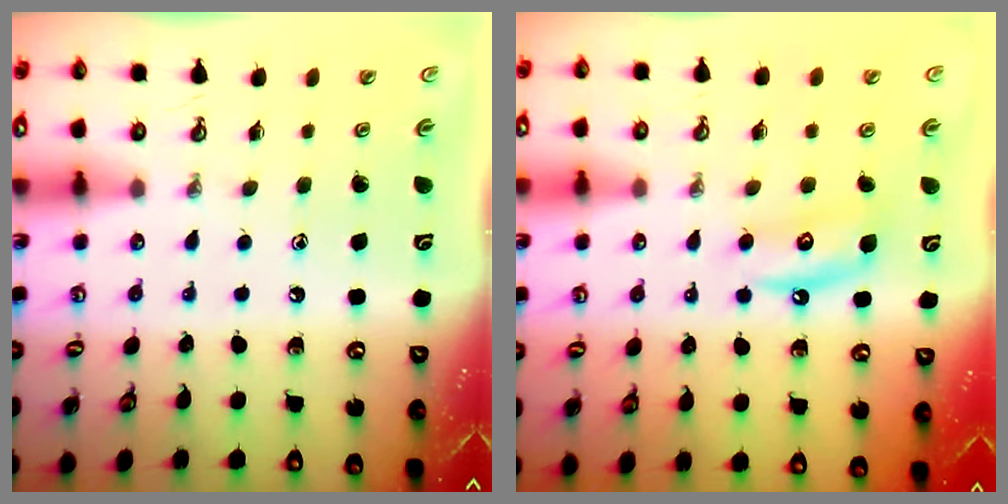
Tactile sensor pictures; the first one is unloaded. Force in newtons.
{"total": 7.7, "press": 7.7, "slide": 0.5}